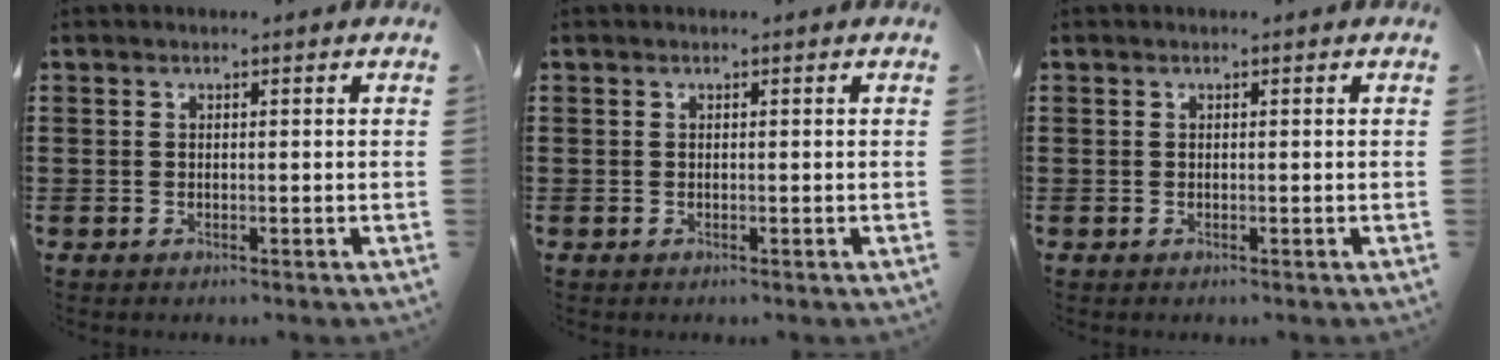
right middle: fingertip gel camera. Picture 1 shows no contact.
{"total": 0.0}
{"total": 0.0}